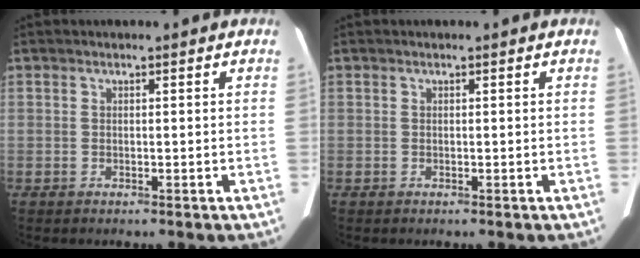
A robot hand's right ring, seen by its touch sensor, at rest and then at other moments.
{"total": 0.0}